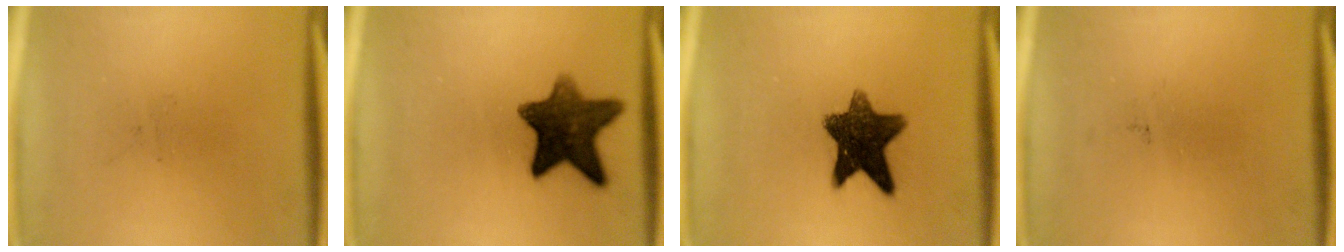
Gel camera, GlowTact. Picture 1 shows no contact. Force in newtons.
{"total": 11.1}
{"total": 10.9}
{"total": 0.0}